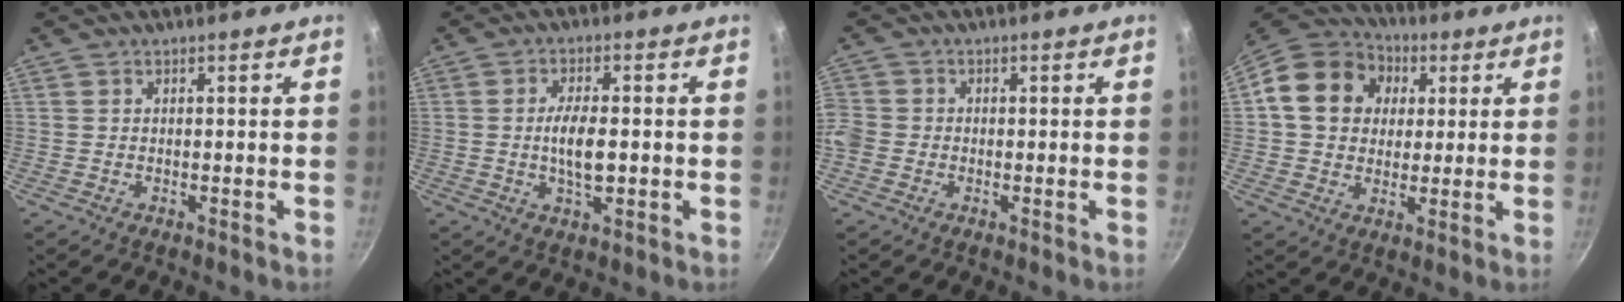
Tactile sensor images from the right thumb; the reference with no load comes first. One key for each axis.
{"total": 6.7, "fx": -0.5, "fy": 2.7, "fz": 6.1, "tx": -0.109, "ty": 0.005, "tz": -0.011}
{"total": 5.1, "fx": -1.4, "fy": 4.4, "fz": 2.1, "tx": -0.043, "ty": 0.009, "tz": -0.037}
{"total": 16.3, "fx": 3.7, "fy": 13.4, "fz": 8.4, "tx": -0.134, "ty": 0.020, "tz": 0.050}